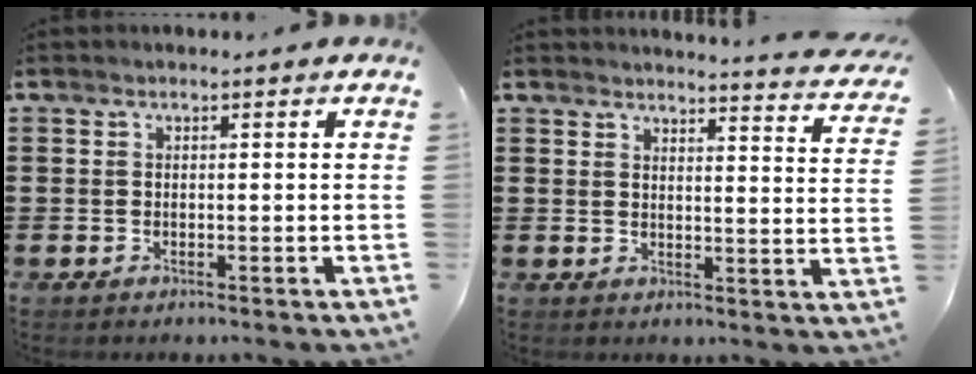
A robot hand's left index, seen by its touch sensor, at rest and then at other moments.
{"total": 3.0, "force": [2.9, -0.5, 0.5], "torque": [-0.017, -0.027, 0.047]}